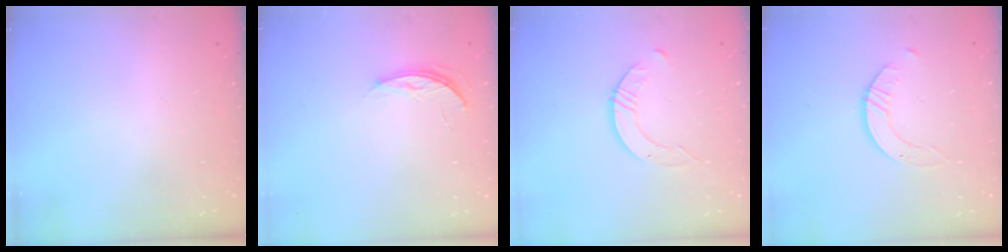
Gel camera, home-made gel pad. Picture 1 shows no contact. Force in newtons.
{"total": 3.9, "press": 3.9, "slide": 0.4}
{"total": 3.4, "press": 3.3, "slide": 0.4}
{"total": 2.5, "press": 2.5, "slide": 0.3}